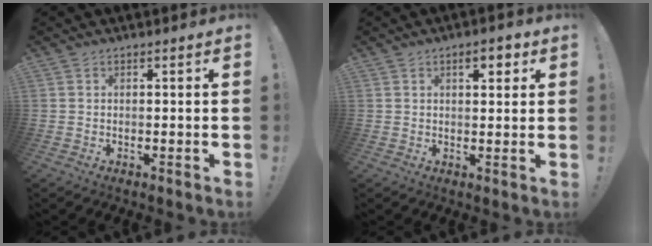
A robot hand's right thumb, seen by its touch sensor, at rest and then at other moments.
{"total": 4.5, "force": [2.2, 1.9, 3.5], "torque": [-0.034, -0.006, 0.030]}